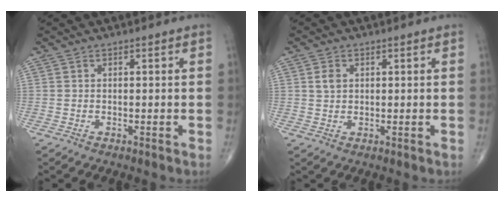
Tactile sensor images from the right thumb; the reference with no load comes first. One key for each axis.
{"total": 2.3, "fx": 0.7, "fy": 1.7, "fz": 1.4, "tx": -0.023, "ty": -0.001, "tz": 0.014}